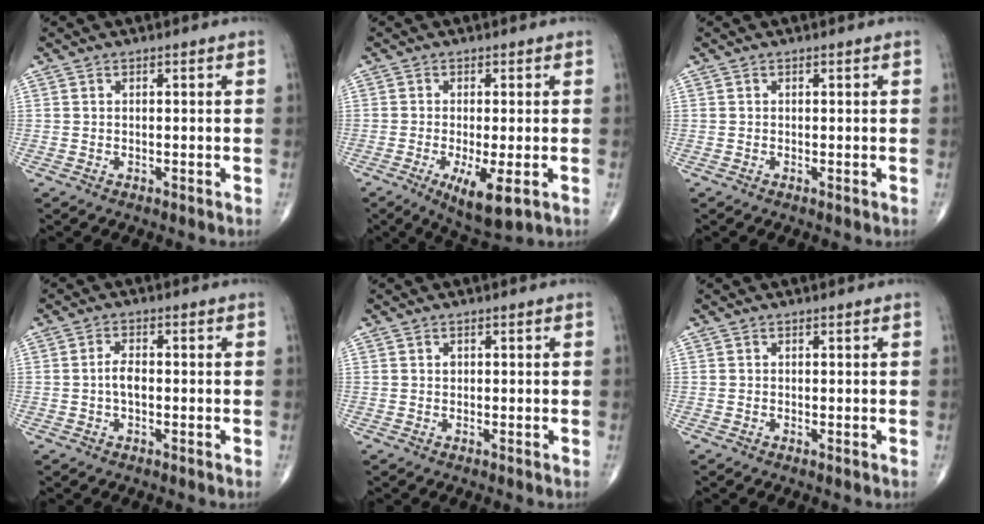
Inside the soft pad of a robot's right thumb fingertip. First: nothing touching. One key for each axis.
{"total": 7.7, "fx": -2.6, "fy": 2.1, "fz": 6.9, "tx": -0.121, "ty": -0.021, "tz": -0.039}
{"total": 0.0}
{"total": 3.1, "fx": -0.3, "fy": 1.6, "fz": 2.6, "tx": -0.049, "ty": 0.009, "tz": -0.010}
{"total": 0.7, "fx": 0.2, "fy": 0.6, "fz": 0.4, "tx": -0.001, "ty": 0.001, "tz": 0.003}
{"total": 0.0}